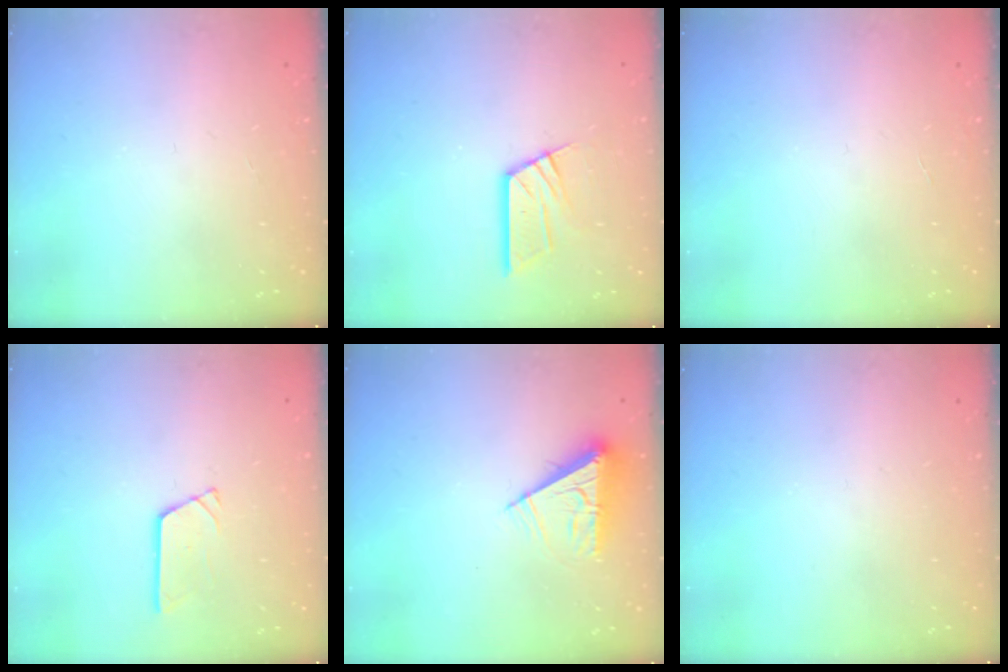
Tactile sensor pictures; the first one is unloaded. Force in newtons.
{"total": 9.7, "press": 9.6, "slide": 0.8}
{"total": 0.0}
{"total": 3.0, "press": 3.0, "slide": 0.3}
{"total": 8.0, "press": 7.9, "slide": 1.2}
{"total": 0.0}